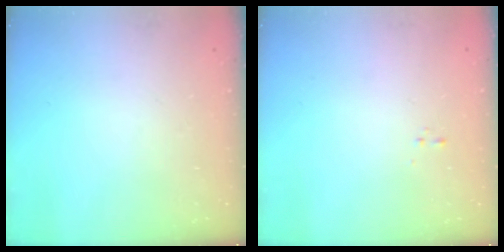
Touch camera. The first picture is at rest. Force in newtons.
{"total": 0.0}